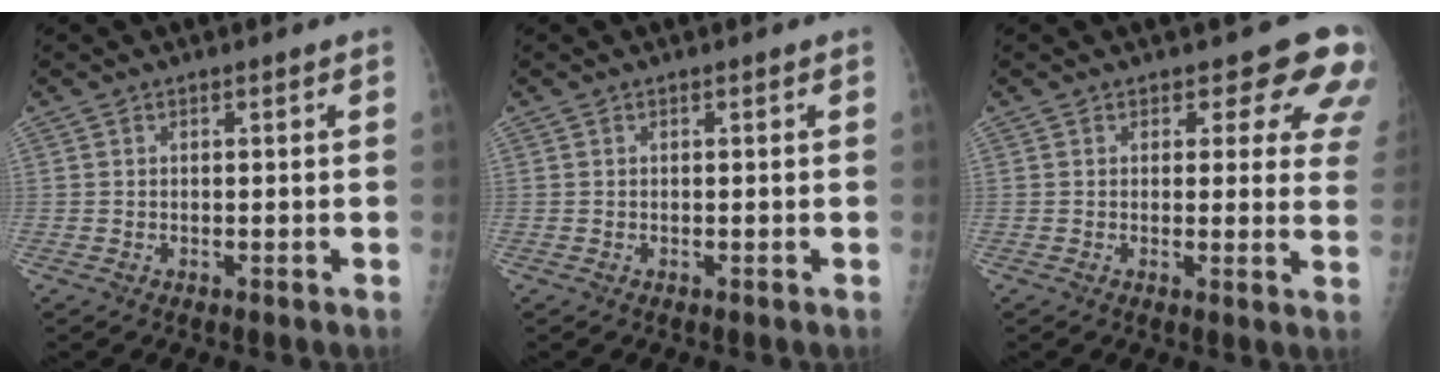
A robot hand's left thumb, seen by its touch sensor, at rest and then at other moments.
{"total": 0.0}
{"total": 10.0, "force": [7.5, 4.8, 4.5], "torque": [0.003, -0.034, 0.060]}